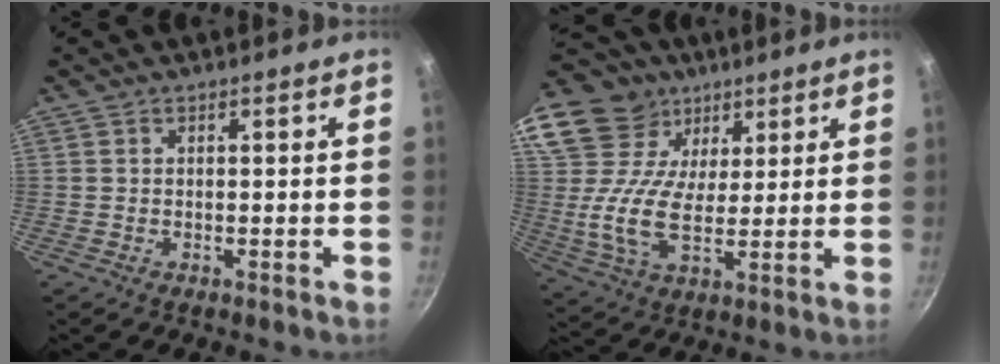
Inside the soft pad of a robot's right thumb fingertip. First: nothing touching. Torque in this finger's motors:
{"motor_torque": [-1.39, 2.47, 2.08, 0.68, 0.54]}